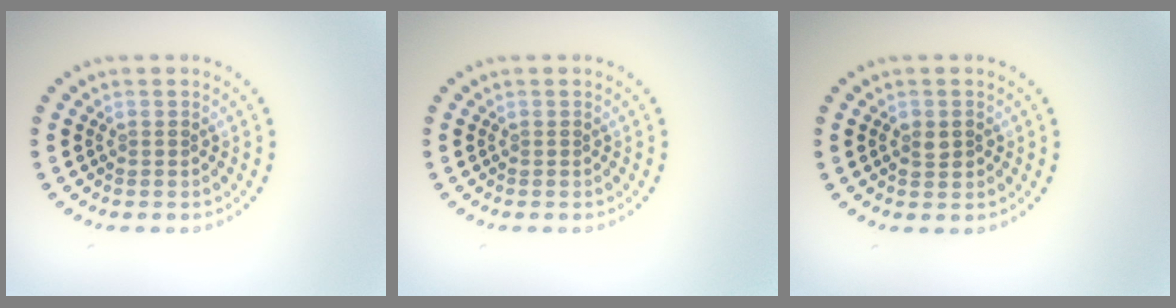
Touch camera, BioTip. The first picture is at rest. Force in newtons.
{"total": 0.0}
{"total": 1.5, "press": 1.5, "slide": 0.1}